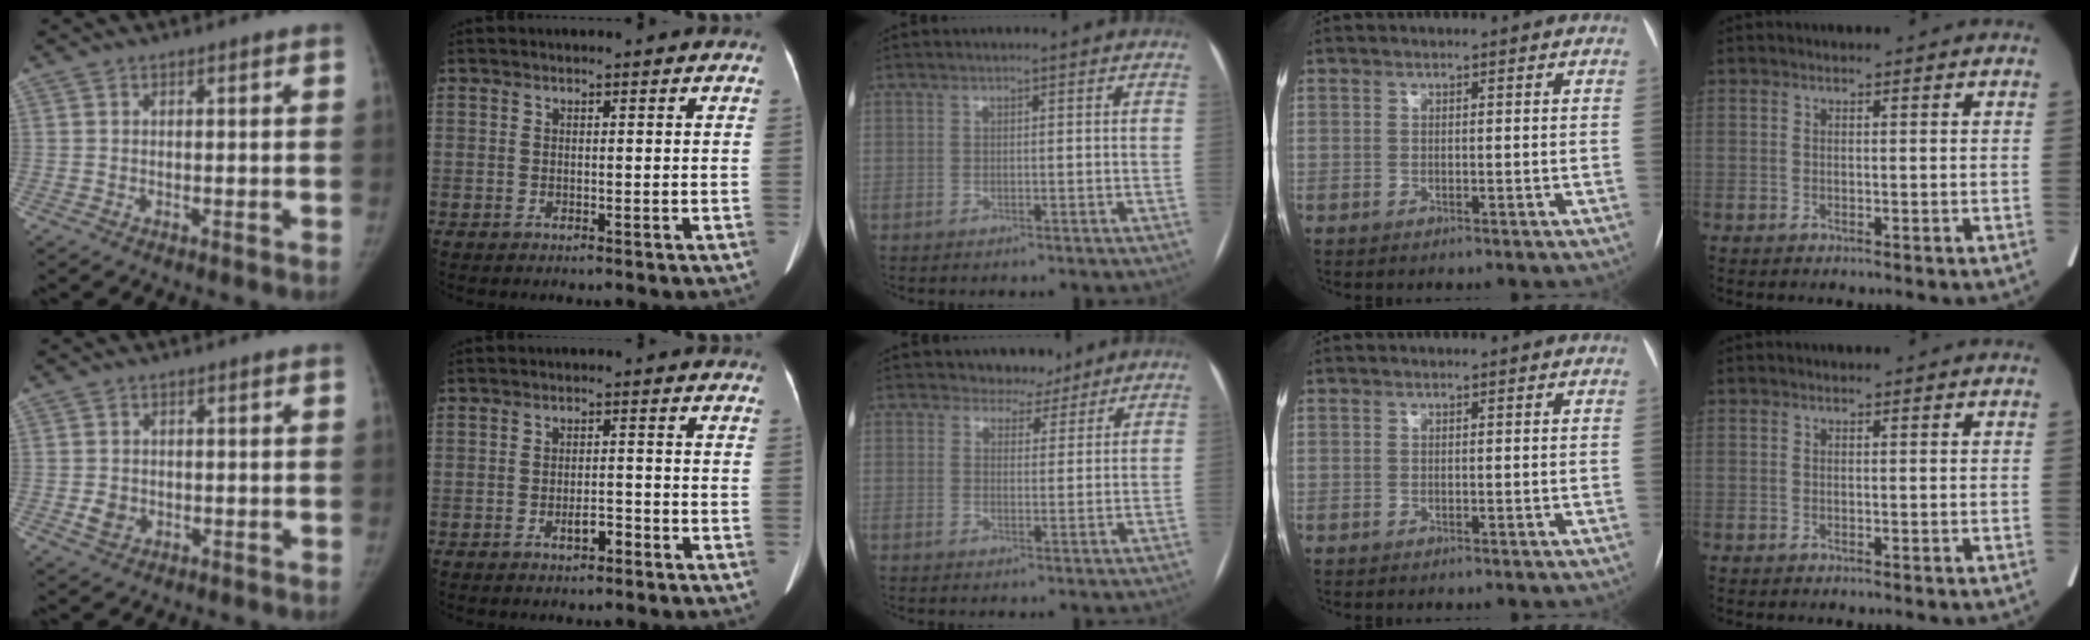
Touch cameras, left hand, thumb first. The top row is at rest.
{"thumb": {"total": 2.9, "force": [-0.6, 2.5, 1.5], "torque": [-0.019, 0.002, -0.006]}, "index": {"total": 2.6, "force": [-1.6, 0.9, 1.8], "torque": [-0.029, 0.004, -0.026]}, "middle": {"total": 4.0, "force": [3.3, 2.1, 0.2], "torque": [0.003, -0.002, 0.044]}}